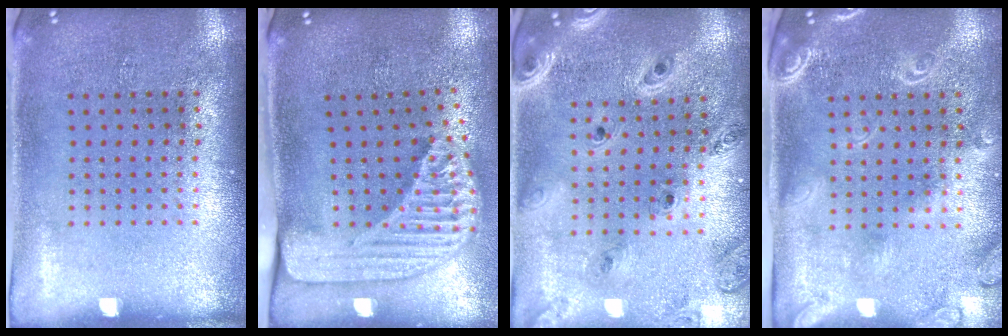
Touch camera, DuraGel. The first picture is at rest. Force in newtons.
{"total": 2.5, "press": 1.7, "slide": 1.7}
{"total": 1.5, "press": 1.5, "slide": 0.3}
{"total": 2.4, "press": 1.9, "slide": 1.4}